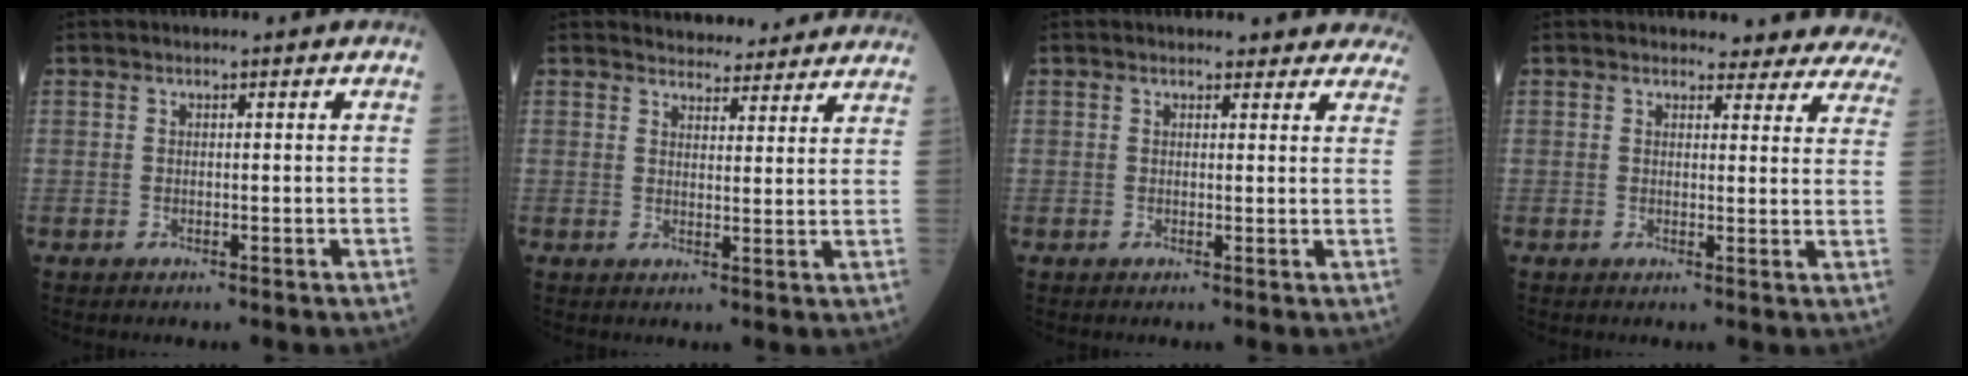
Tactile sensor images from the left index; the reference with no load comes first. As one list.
[{"total": 9.9, "force": [9.6, 2.1, 1.5], "torque": [-0.004, 0.006, 0.101]}, {"total": 6.7, "force": [6.2, 2.4, 0.8], "torque": [0.027, -0.001, 0.040]}, {"total": 11.4, "force": [10.9, 3.4, 0.7], "torque": [0.041, -0.037, 0.080]}]